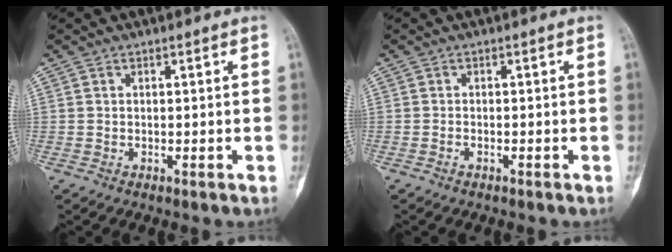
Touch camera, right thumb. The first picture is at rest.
{"total": 0.6, "force": [-0.5, 0.3, 0.3], "torque": [-0.011, 0.004, -0.008]}